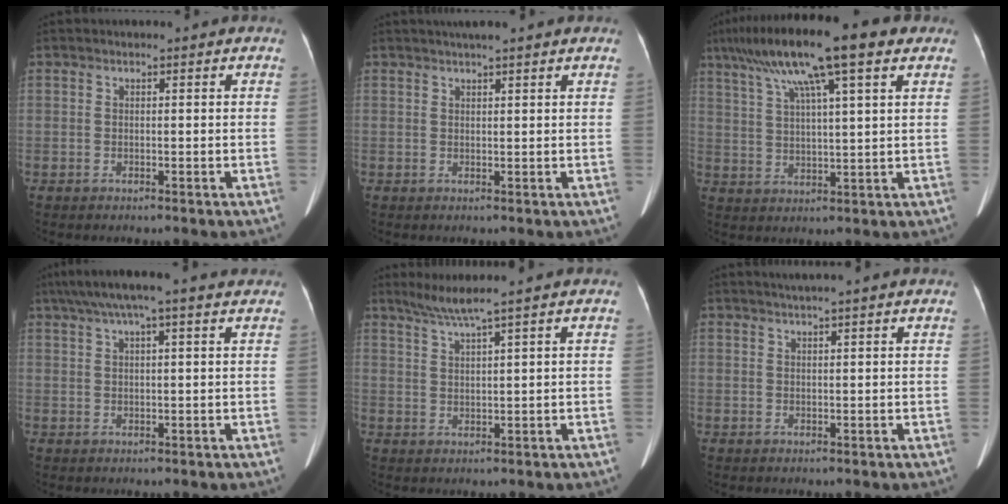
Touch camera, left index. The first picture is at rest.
{"total": 4.9, "force": [4.0, -0.1, 2.7], "torque": [-0.039, 0.029, 0.058]}
{"total": 16.1, "force": [9.7, 1.6, 12.7], "torque": [-0.224, 0.048, 0.157]}
{"total": 11.1, "force": [8.7, 0.6, 6.9], "torque": [-0.120, 0.053, 0.118]}
{"total": 3.8, "force": [2.9, -1.4, 1.9], "torque": [-0.045, 0.000, 0.063]}
{"total": 4.0, "force": [3.3, -0.7, 2.2], "torque": [-0.029, 0.021, 0.043]}